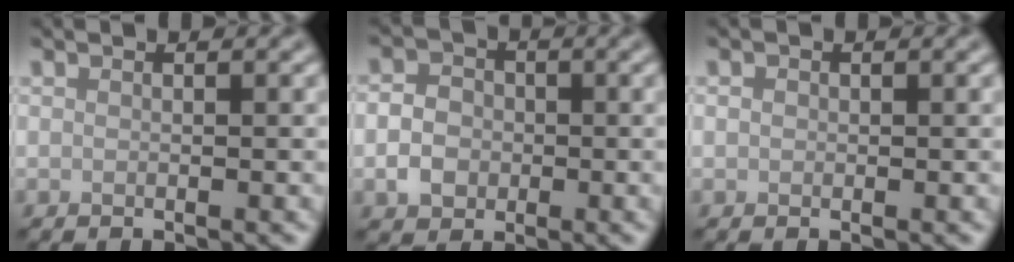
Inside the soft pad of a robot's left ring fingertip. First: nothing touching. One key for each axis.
{"total": 3.1, "fx": -0.8, "fy": 2.6, "fz": 1.6, "tx": -0.026, "ty": 0.002, "tz": -0.019}
{"total": 0.5, "fx": 0.0, "fy": 0.5, "fz": 0.1, "tx": 0.001, "ty": -0.002, "tz": -0.002}